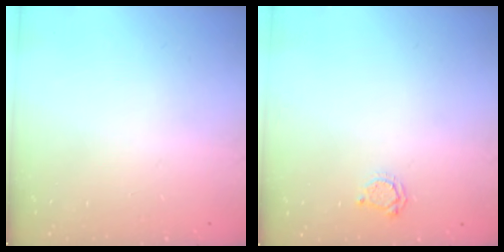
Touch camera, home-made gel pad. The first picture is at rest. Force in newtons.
{"total": 3.9, "press": 3.8, "slide": 0.5}